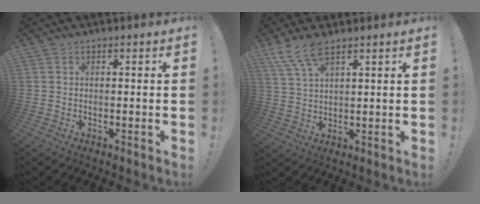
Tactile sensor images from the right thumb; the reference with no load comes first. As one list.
[{"total": 7.7, "force": [5.6, 2.3, 4.8], "torque": [-0.095, -0.022, 0.107]}]